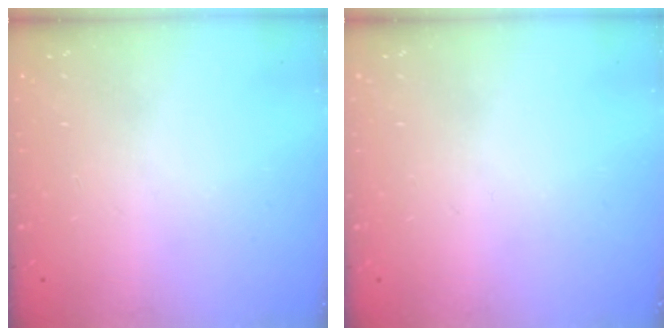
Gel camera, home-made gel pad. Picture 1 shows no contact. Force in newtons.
{"total": 0.0}